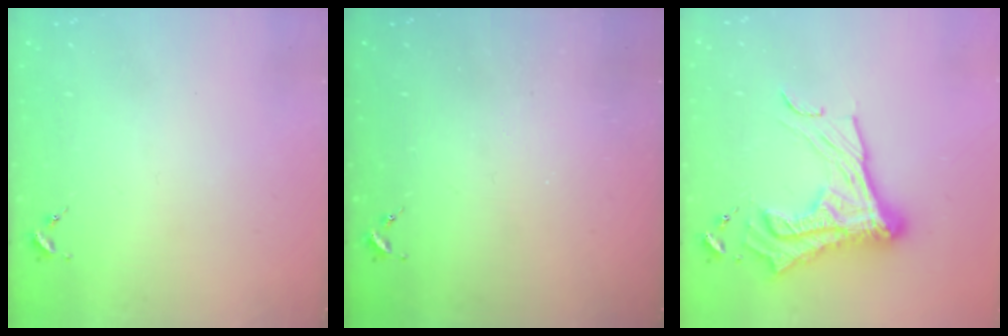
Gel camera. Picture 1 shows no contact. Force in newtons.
{"total": 0.0}
{"total": 20.4, "press": 20.4, "slide": 1.5}